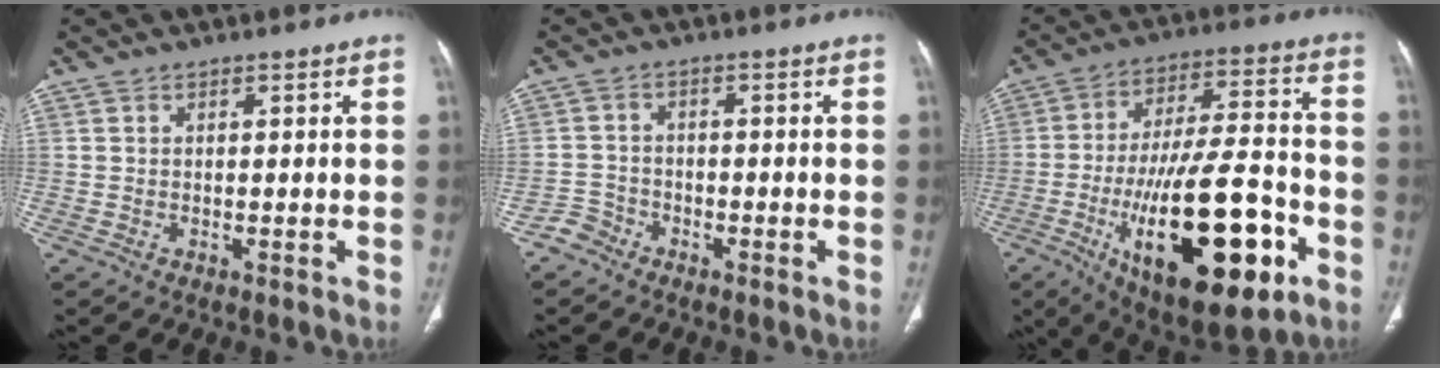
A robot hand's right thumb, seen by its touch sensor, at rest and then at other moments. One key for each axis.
{"total": 2.8, "fx": -2.2, "fy": 1.7, "fz": -0.3, "tx": 0.011, "ty": 0.013, "tz": -0.049}
{"total": 27.5, "fx": -9.8, "fy": 10.3, "fz": 23.5, "tx": -0.384, "ty": 0.027, "tz": -0.138}